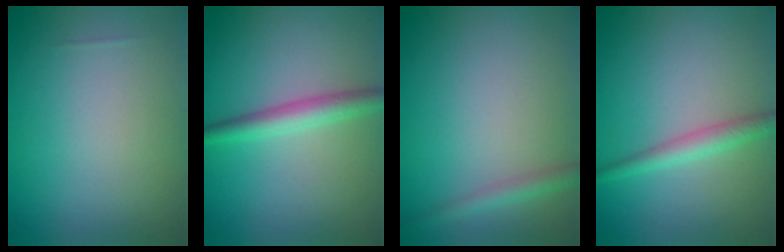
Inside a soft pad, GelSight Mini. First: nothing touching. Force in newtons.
{"total": 2.7, "press": 2.7, "slide": 0.0}
{"total": 1.6, "press": 1.6, "slide": 0.1}
{"total": 2.0, "press": 2.0, "slide": 0.0}